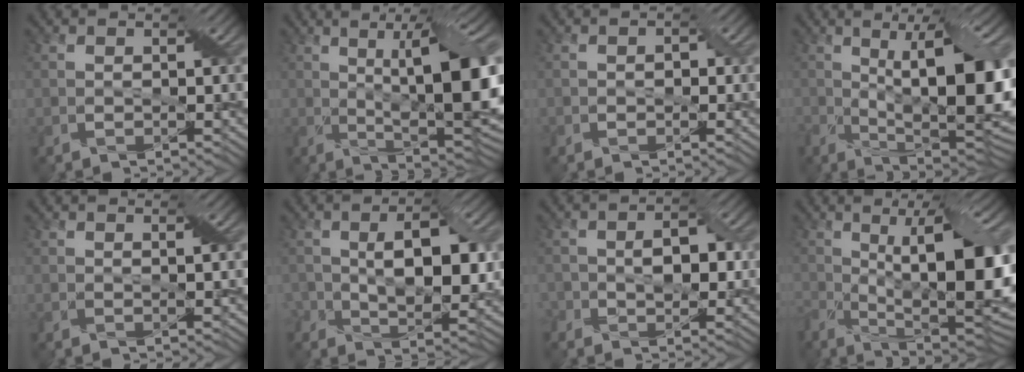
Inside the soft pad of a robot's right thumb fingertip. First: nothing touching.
{"total": 16.0, "force": [2.1, 4.3, 15.3], "torque": [-0.212, 0.020, 0.041]}
{"total": 1.0, "force": [-0.3, 0.8, 0.6], "torque": [-0.011, -0.001, -0.006]}
{"total": 15.8, "force": [0.5, 6.5, 14.4], "torque": [-0.208, -0.007, 0.011]}
{"total": 1.1, "force": [0.5, 0.0, 1.0], "torque": [-0.017, 0.003, 0.007]}
{"total": 9.3, "force": [0.5, 4.7, 8.0], "torque": [-0.133, -0.001, 0.010]}
{"total": 4.7, "force": [-0.3, 2.9, 3.6], "torque": [-0.053, 0.002, -0.006]}
{"total": 16.8, "force": [-0.7, 6.5, 15.5], "torque": [-0.235, -0.012, -0.007]}